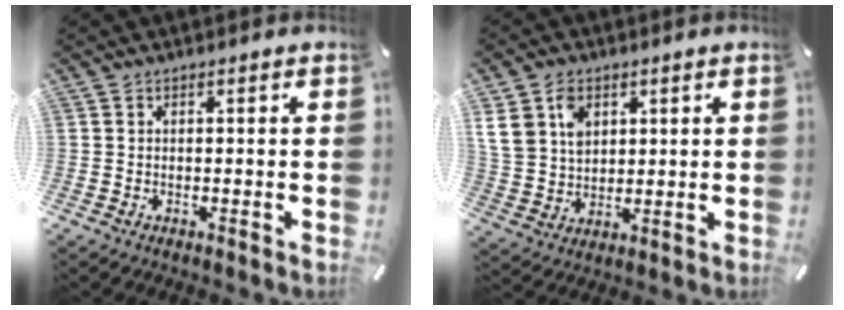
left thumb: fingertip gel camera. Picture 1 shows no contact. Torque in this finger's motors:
{"motor_torque": [2.64, 2.37, 1.43, -1.34, 0.74]}